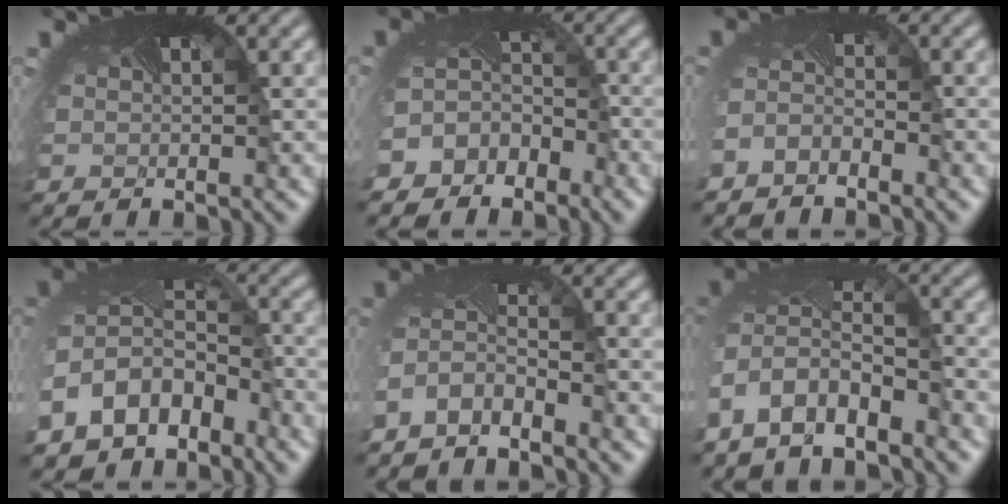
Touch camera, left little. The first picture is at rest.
{"total": 4.7, "force": [-3.6, 2.9, 0.2], "torque": [-0.009, 0.000, -0.054]}
{"total": 2.1, "force": [-2.1, 0.4, -0.2], "torque": [-0.019, -0.012, -0.047]}
{"total": 8.3, "force": [-4.3, 6.0, 3.9], "torque": [-0.107, -0.022, -0.078]}
{"total": 2.8, "force": [-2.6, 0.7, 0.7], "torque": [-0.039, -0.010, -0.059]}
{"total": 5.9, "force": [-3.9, 2.9, 3.3], "torque": [-0.088, -0.019, -0.071]}